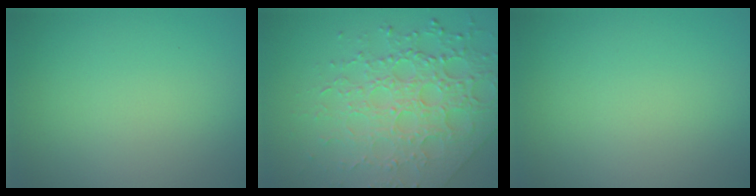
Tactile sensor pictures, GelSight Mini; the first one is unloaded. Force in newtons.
{"total": 7.4, "press": 5.4, "slide": 5.1}
{"total": 0.0}